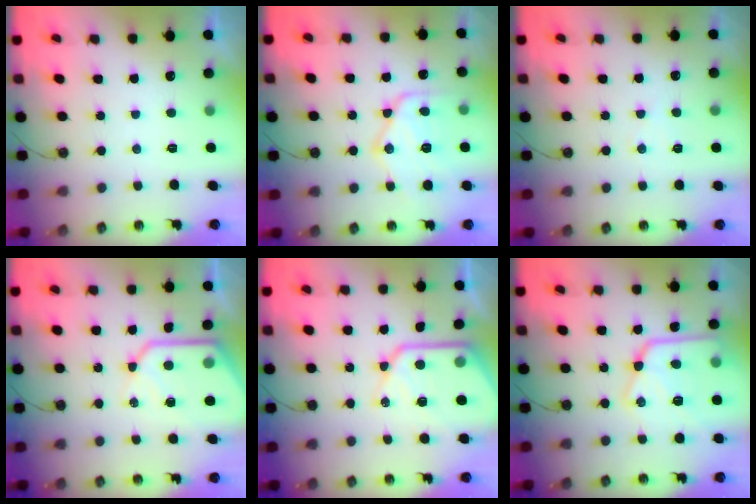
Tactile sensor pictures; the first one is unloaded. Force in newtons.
{"total": 16.9, "press": 16.8, "slide": 1.5}
{"total": 5.0, "press": 4.9, "slide": 0.7}
{"total": 13.9, "press": 13.8, "slide": 1.4}
{"total": 15.8, "press": 15.7, "slide": 1.5}
{"total": 18.5, "press": 18.4, "slide": 1.5}